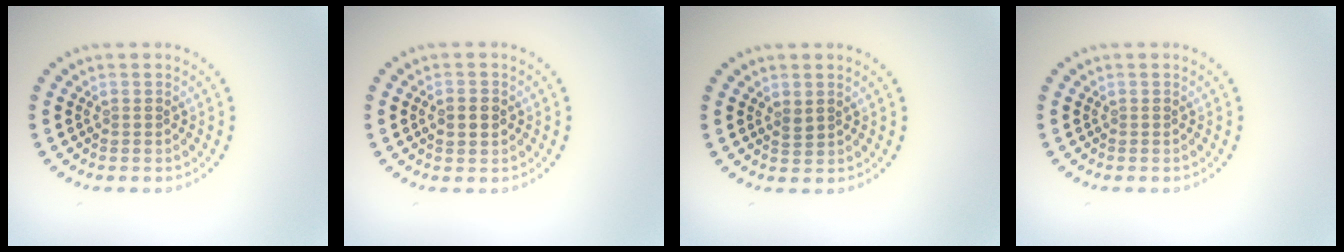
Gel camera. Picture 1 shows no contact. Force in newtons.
{"total": 2.2, "press": 2.2, "slide": 0.1}
{"total": 0.8, "press": 0.7, "slide": 0.4}
{"total": 0.0}